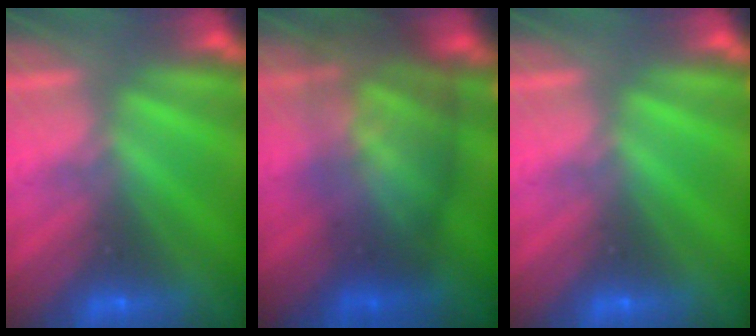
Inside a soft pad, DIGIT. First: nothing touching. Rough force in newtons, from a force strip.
{"total": 9.0}
{"total": 0.0}